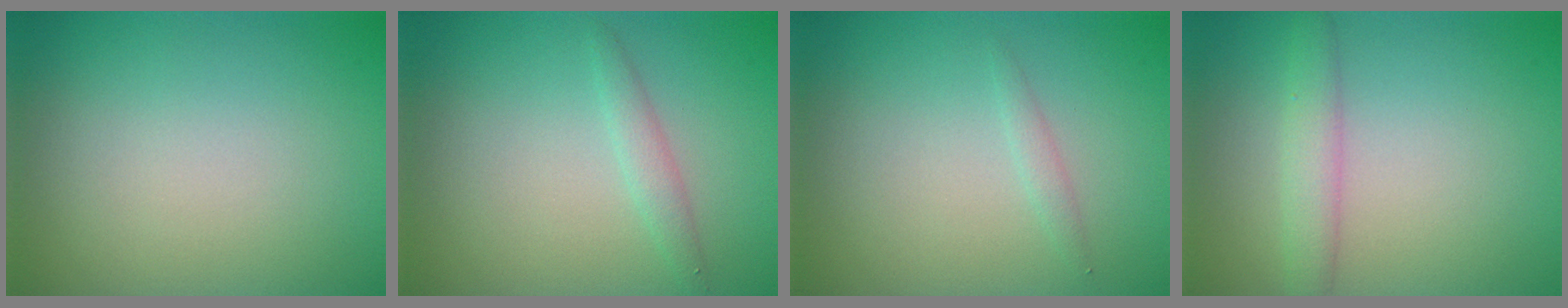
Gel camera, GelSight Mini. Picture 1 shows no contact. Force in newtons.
{"total": 1.4, "press": 1.4, "slide": 0.0}
{"total": 0.8, "press": 0.8, "slide": 0.0}
{"total": 2.6, "press": 2.6, "slide": 0.0}